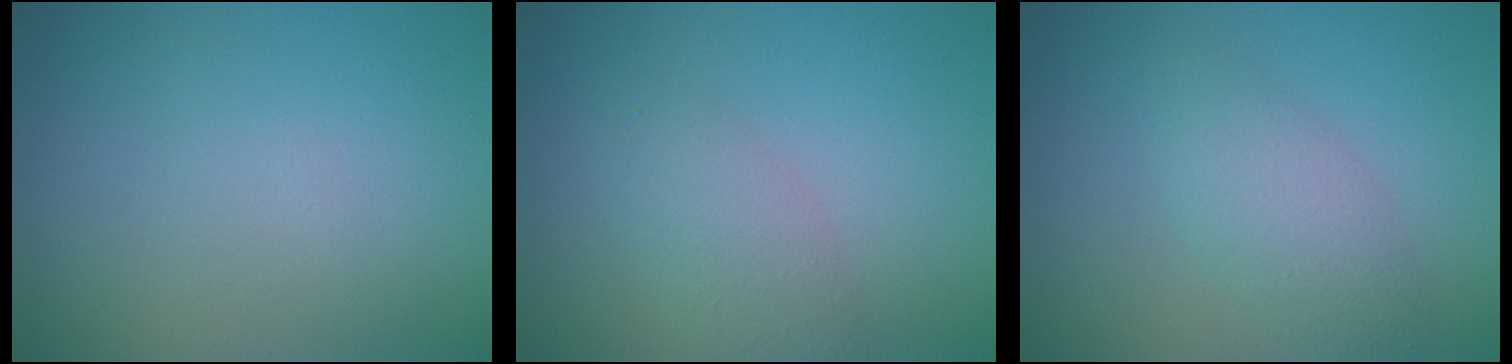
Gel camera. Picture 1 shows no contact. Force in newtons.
{"total": 2.7, "press": 2.7, "slide": 0.1}
{"total": 3.0, "press": 3.0, "slide": 0.0}